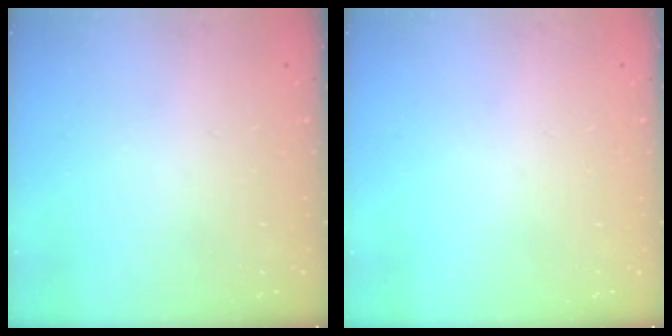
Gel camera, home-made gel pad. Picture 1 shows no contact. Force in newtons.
{"total": 0.0}